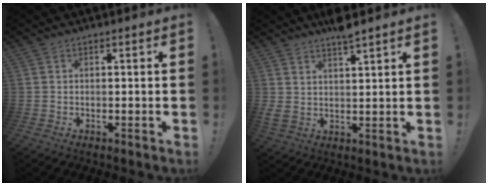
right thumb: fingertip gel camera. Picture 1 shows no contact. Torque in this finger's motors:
{"motor_torque": [0.43, 0.50, 0.04, 0.21, 0.09]}